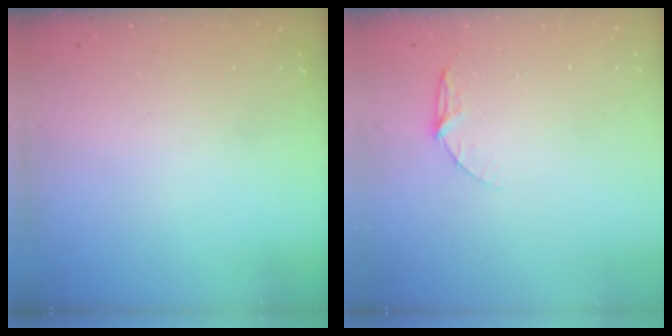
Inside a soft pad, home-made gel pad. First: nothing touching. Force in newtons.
{"total": 5.4, "press": 5.4, "slide": 0.5}